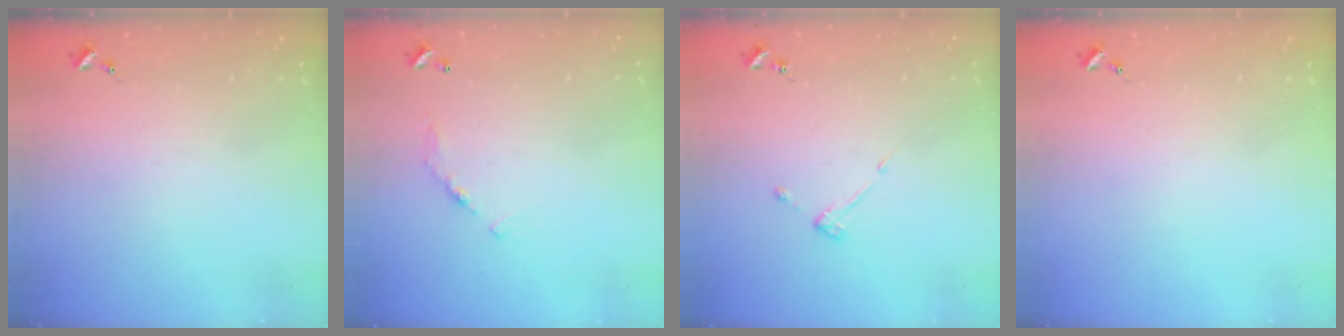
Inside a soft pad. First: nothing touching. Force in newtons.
{"total": 6.8, "press": 6.8, "slide": 0.5}
{"total": 3.0, "press": 3.0, "slide": 0.6}
{"total": 0.0}